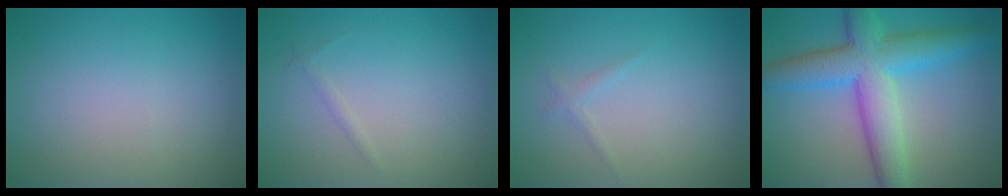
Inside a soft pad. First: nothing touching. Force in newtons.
{"total": 0.5, "press": 0.5, "slide": 0.0}
{"total": 0.8, "press": 0.8, "slide": 0.1}
{"total": 8.0, "press": 8.0, "slide": 0.3}